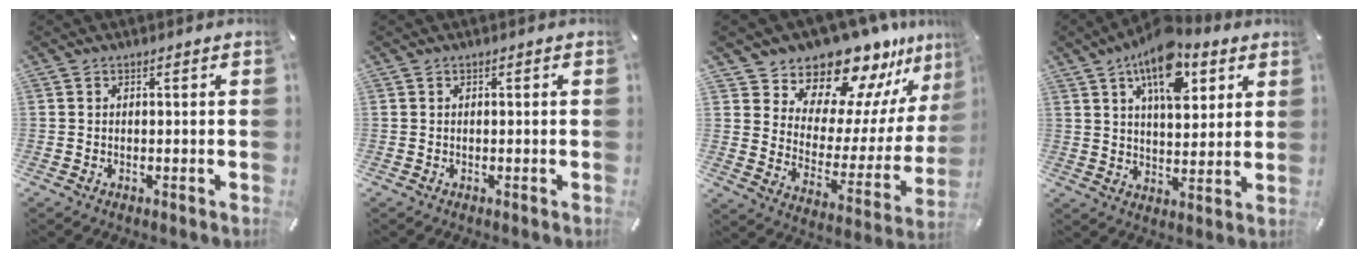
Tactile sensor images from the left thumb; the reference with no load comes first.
{"total": 0.0}
{"total": 15.8, "force": [14.7, 5.5, 1.0], "torque": [-0.017, -0.160, 0.250]}
{"total": 14.7, "force": [8.2, 7.6, 9.6], "torque": [-0.140, -0.030, 0.139]}